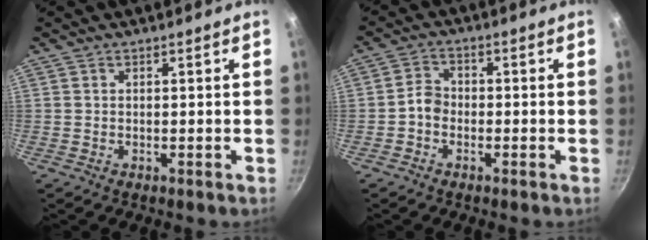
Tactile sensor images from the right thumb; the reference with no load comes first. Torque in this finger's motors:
{"motor_torque": [0.99, 0.36, 0.37, -0.91, -0.01]}